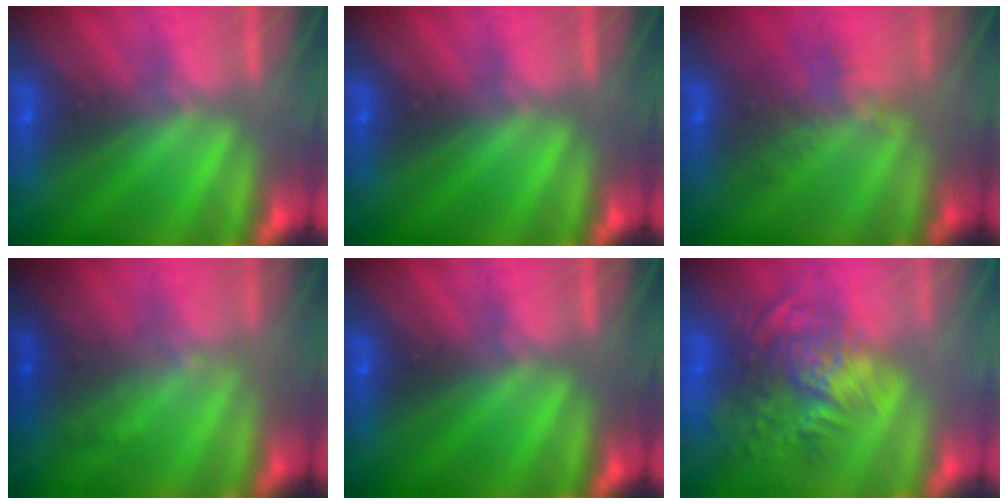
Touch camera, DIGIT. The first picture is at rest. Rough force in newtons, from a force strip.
{"total": 0.0}
{"total": 2.4}
{"total": 2.0}
{"total": 0.0}
{"total": 6.7}